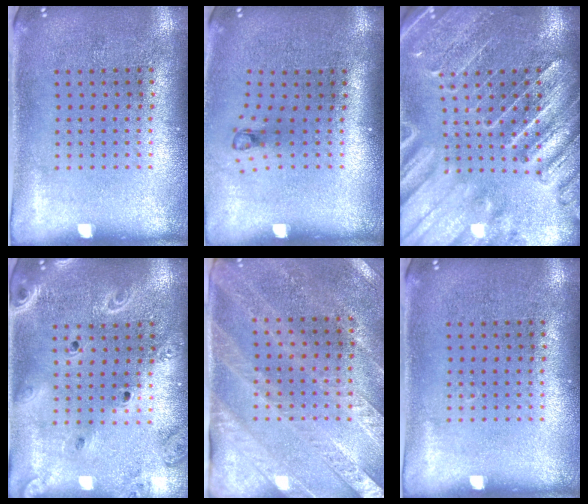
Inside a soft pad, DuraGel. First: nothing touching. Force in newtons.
{"total": 0.7, "press": 0.3, "slide": 0.6}
{"total": 3.4, "press": 3.1, "slide": 1.3}
{"total": 2.1, "press": 1.9, "slide": 0.9}
{"total": 2.6, "press": 2.3, "slide": 1.3}
{"total": 0.0}